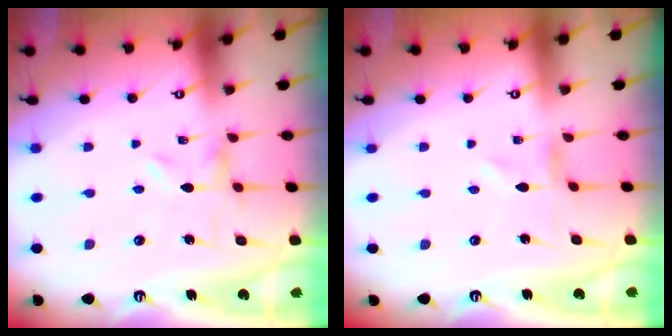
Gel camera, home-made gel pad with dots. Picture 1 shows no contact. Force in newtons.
{"total": 0.9, "press": 0.9, "slide": 0.1}